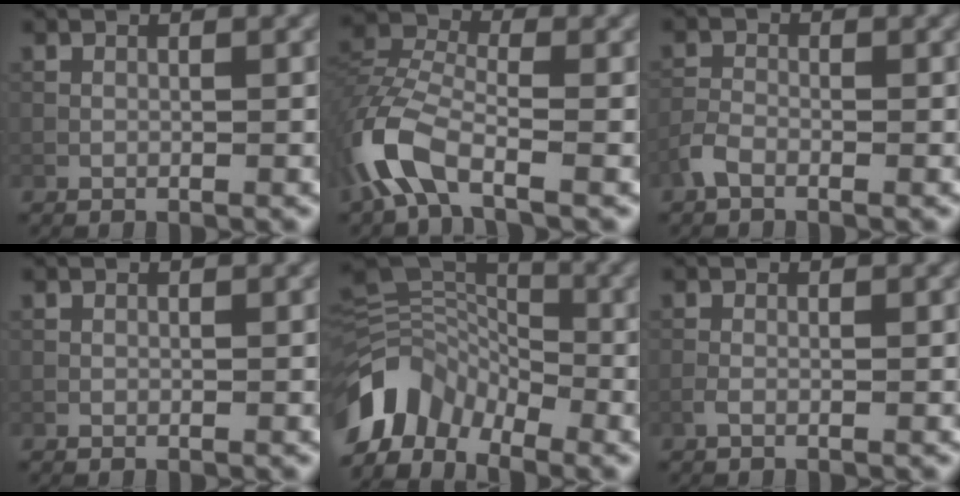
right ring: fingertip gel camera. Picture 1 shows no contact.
{"total": 7.1, "force": [-3.8, 3.3, 5.0], "torque": [-0.116, 0.001, -0.091]}
{"total": 1.8, "force": [-1.2, 0.8, 1.0], "torque": [-0.022, 0.002, -0.032]}
{"total": 0.0}
{"total": 8.8, "force": [-5.0, 5.6, 4.6], "torque": [-0.090, -0.007, -0.107]}
{"total": 0.7, "force": [-0.4, 0.2, 0.6], "torque": [-0.016, 0.000, -0.011]}